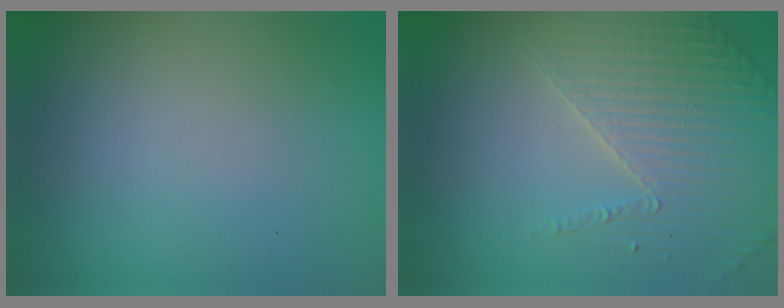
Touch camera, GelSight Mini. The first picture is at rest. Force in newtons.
{"total": 3.8, "press": 3.6, "slide": 1.1}